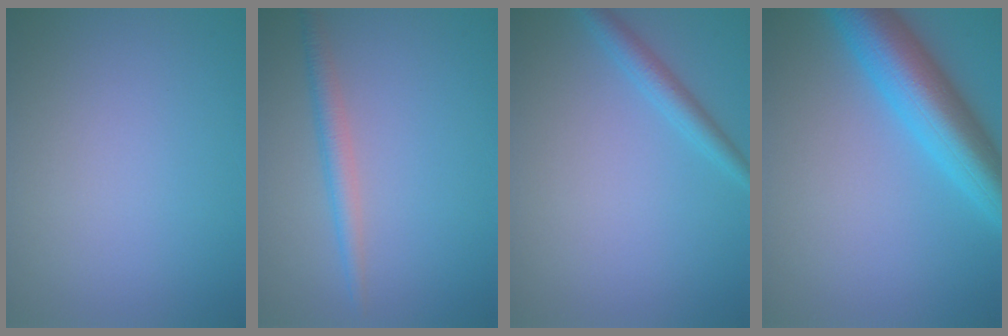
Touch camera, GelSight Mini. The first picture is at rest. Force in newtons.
{"total": 2.1, "press": 2.1, "slide": 0.0}
{"total": 2.1, "press": 2.1, "slide": 0.1}
{"total": 8.2, "press": 8.2, "slide": 0.3}